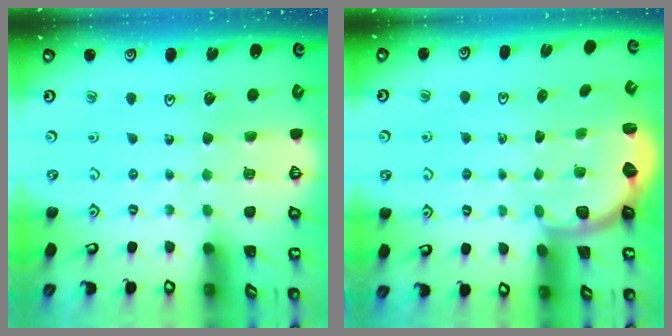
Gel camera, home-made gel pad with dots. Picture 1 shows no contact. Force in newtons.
{"total": 3.5, "press": 3.3, "slide": 1.1}